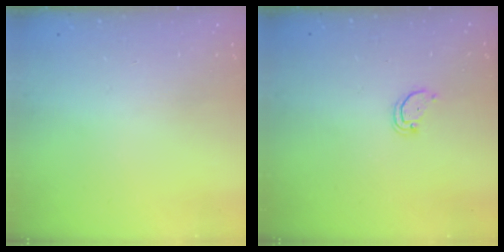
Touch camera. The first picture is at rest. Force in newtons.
{"total": 2.1, "press": 2.1, "slide": 0.2}